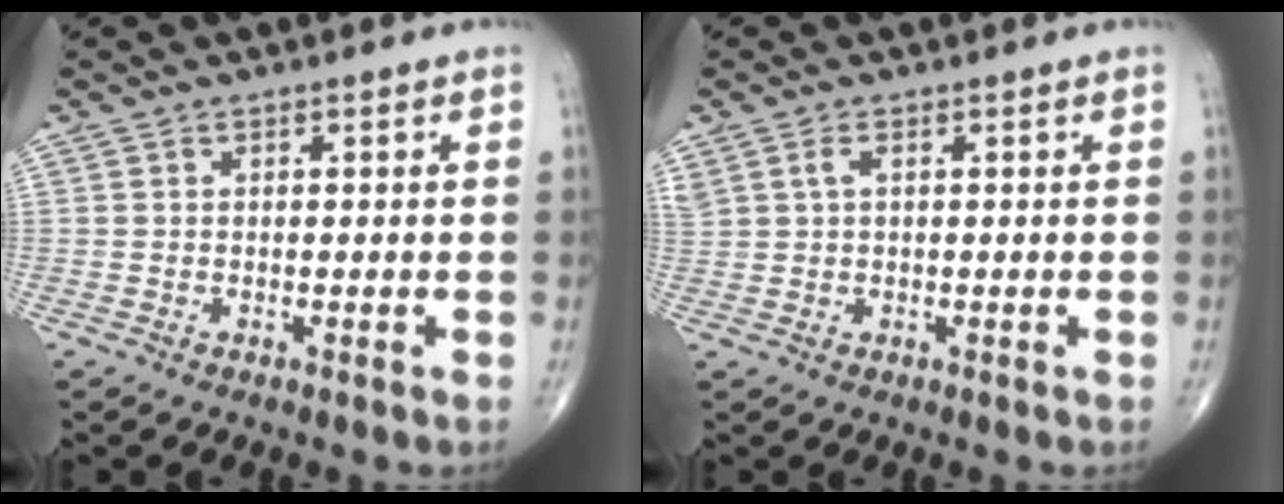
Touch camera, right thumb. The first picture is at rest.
{"total": 2.4, "force": [0.9, 1.2, 1.8], "torque": [-0.051, 0.009, 0.022]}